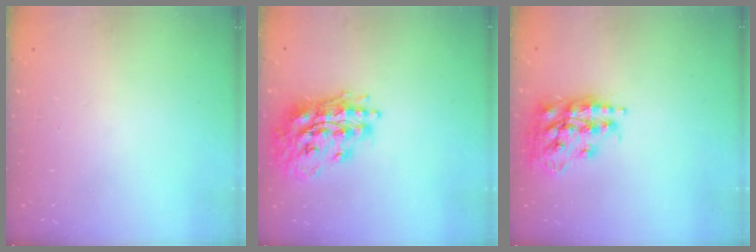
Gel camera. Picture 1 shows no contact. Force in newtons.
{"total": 18.7, "press": 18.7, "slide": 1.8}
{"total": 18.7, "press": 18.6, "slide": 1.6}